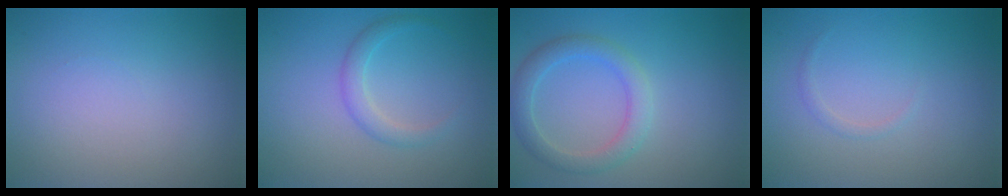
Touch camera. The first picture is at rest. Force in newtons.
{"total": 1.8, "press": 1.8, "slide": 0.2}
{"total": 3.0, "press": 3.0, "slide": 0.1}
{"total": 0.6, "press": 0.6, "slide": 0.0}